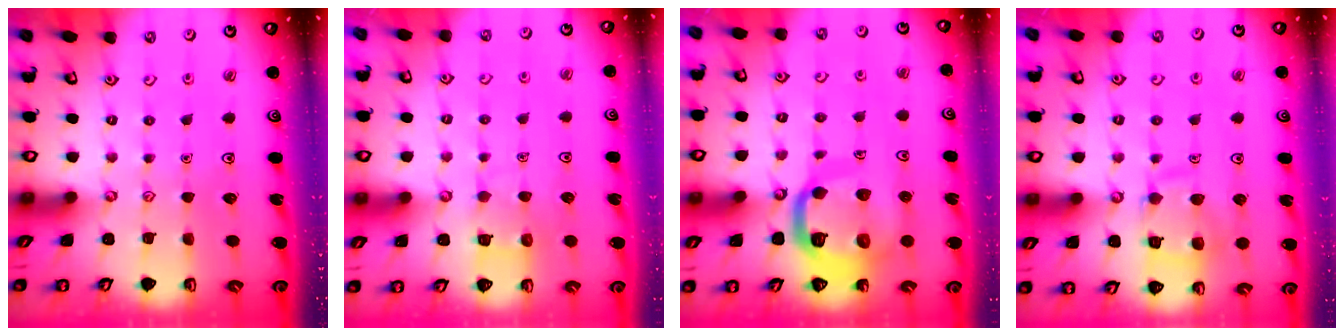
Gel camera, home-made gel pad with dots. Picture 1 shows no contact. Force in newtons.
{"total": 5.2, "press": 5.2, "slide": 0.5}
{"total": 14.1, "press": 14.0, "slide": 1.5}
{"total": 12.3, "press": 12.2, "slide": 1.4}